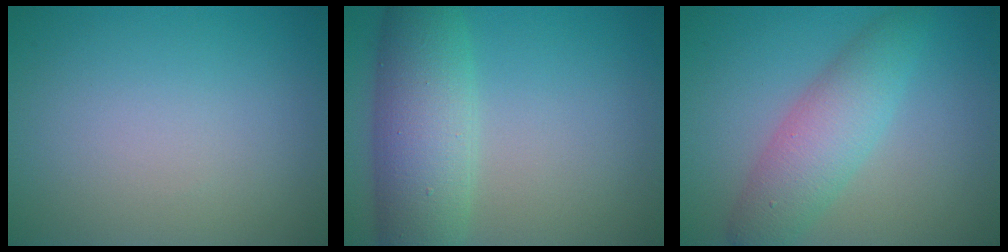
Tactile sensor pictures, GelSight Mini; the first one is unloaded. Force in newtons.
{"total": 7.2, "press": 7.2, "slide": 0.2}
{"total": 4.8, "press": 4.8, "slide": 0.1}